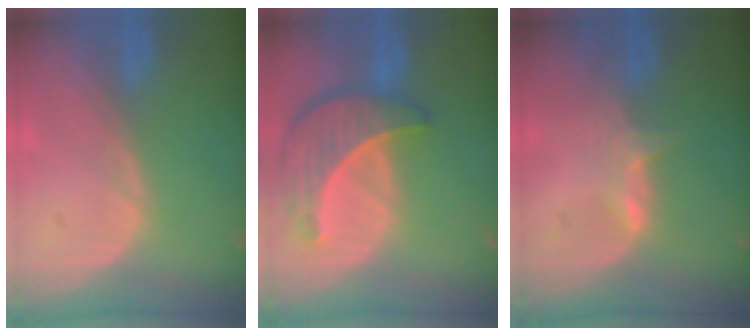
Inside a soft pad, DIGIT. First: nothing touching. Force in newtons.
{"total": 8.7, "press": 8.0, "slide": 3.6}
{"total": 2.6, "press": 2.5, "slide": 0.3}